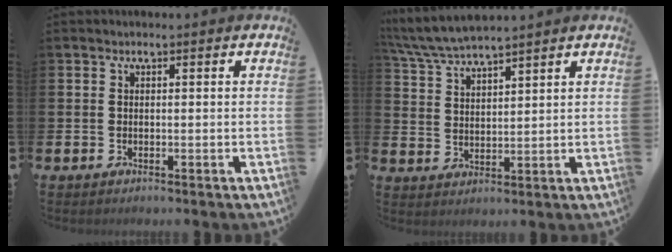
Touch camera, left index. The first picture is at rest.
{"total": 5.4, "force": [5.2, 0.2, 1.2], "torque": [-0.048, -0.022, 0.095]}